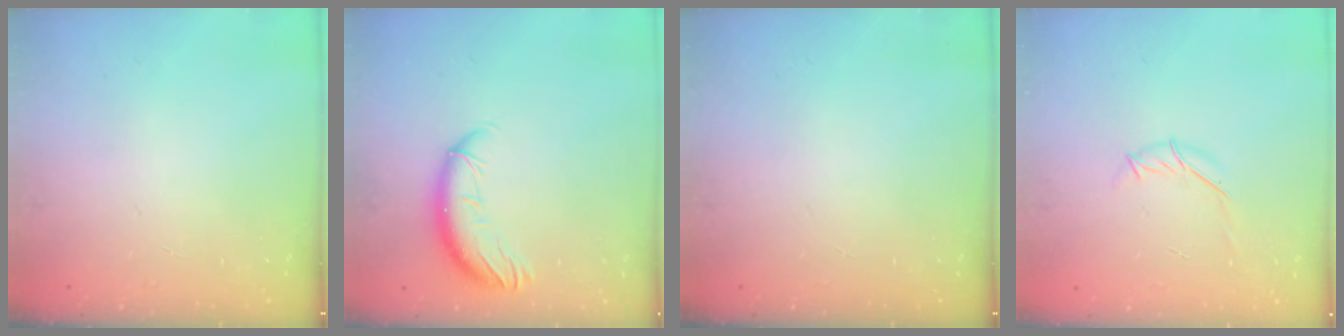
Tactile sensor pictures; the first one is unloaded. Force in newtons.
{"total": 10.5, "press": 10.4, "slide": 1.7}
{"total": 0.0}
{"total": 6.4, "press": 6.2, "slide": 1.5}